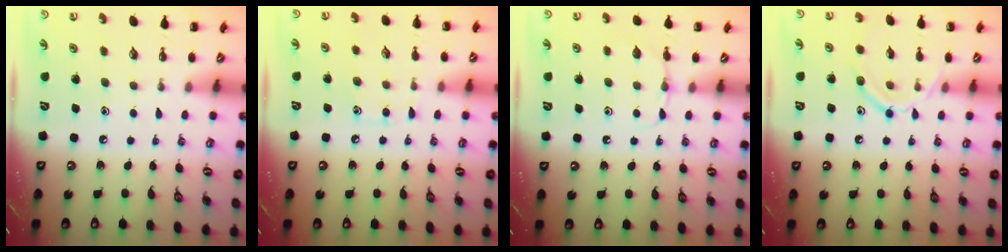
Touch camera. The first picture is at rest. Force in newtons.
{"total": 7.8, "press": 7.4, "slide": 2.2}
{"total": 4.9, "press": 4.8, "slide": 1.3}
{"total": 10.9, "press": 10.9, "slide": 0.8}